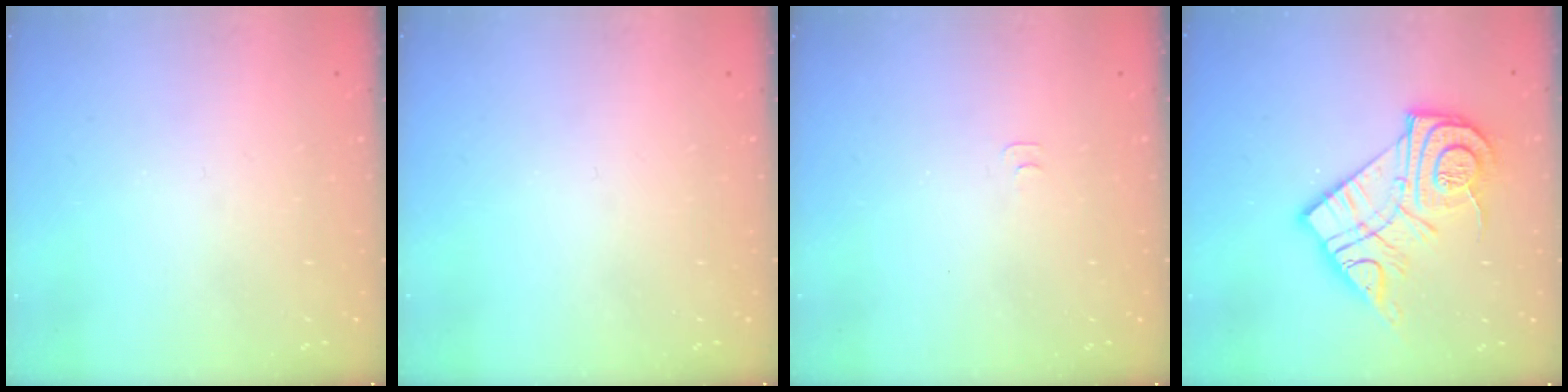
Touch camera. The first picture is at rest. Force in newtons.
{"total": 0.0}
{"total": 3.0, "press": 3.0, "slide": 0.3}
{"total": 18.5, "press": 18.5, "slide": 1.5}